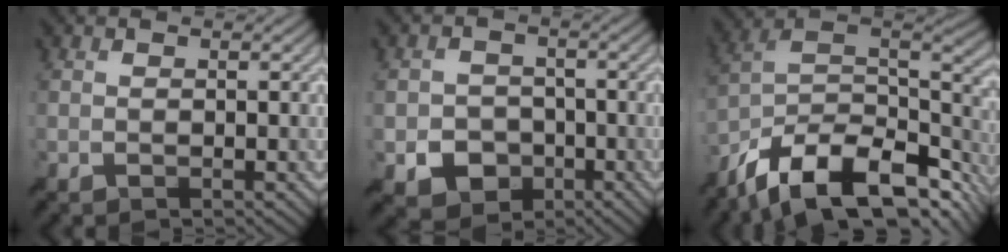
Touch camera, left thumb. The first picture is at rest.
{"total": 4.8, "force": [-1.6, 4.1, 1.9], "torque": [-0.039, -0.008, -0.030]}
{"total": 15.8, "force": [-9.8, 6.4, 10.5], "torque": [-0.242, -0.019, -0.161]}